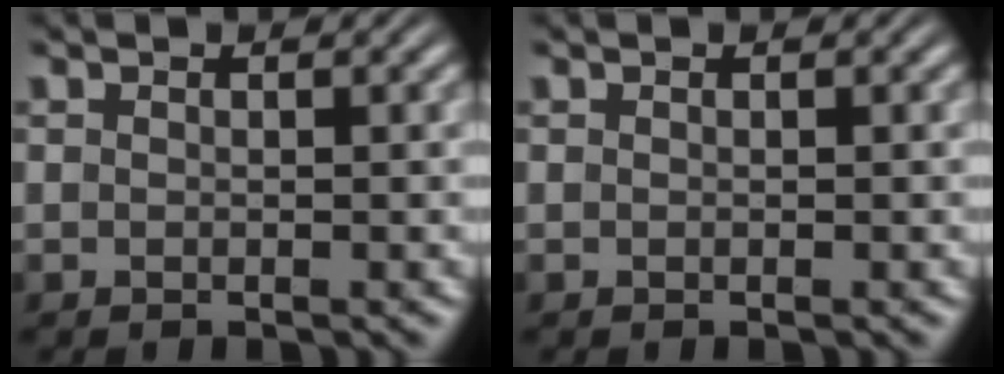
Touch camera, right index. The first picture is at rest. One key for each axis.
{"total": 0.0}